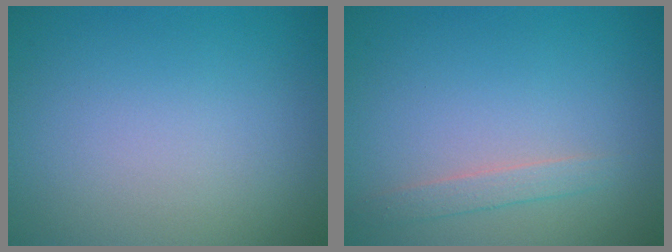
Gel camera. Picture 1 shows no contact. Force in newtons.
{"total": 1.3, "press": 1.3, "slide": 0.1}